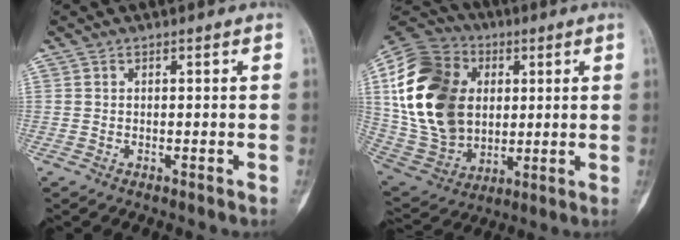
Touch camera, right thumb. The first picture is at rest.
{"total": 25.4, "force": [4.1, 18.7, 16.7], "torque": [-0.321, 0.002, 0.086]}